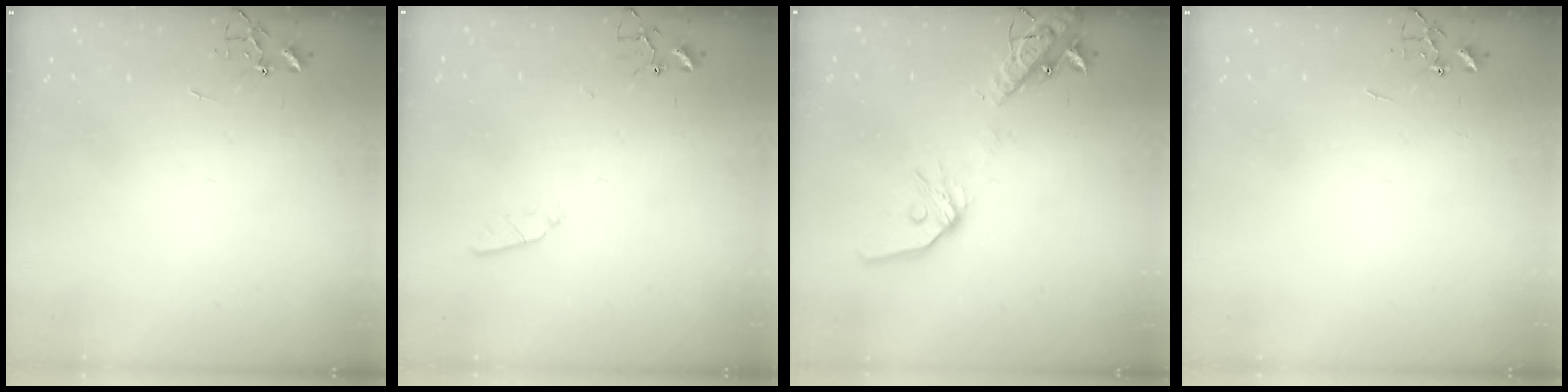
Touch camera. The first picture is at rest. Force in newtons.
{"total": 2.9, "press": 2.8, "slide": 0.5}
{"total": 15.2, "press": 14.9, "slide": 3.0}
{"total": 0.0}